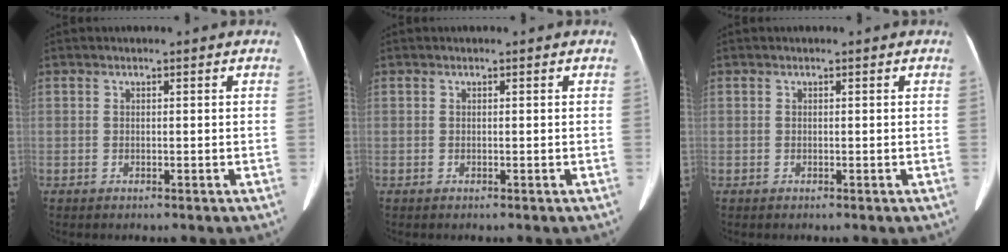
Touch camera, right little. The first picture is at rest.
{"total": 0.0}
{"total": 0.0}